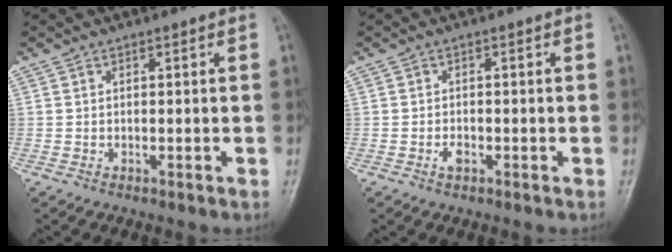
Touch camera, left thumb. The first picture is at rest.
{"total": 1.8, "force": [-0.8, 1.0, 1.2], "torque": [-0.019, 0.005, -0.014]}